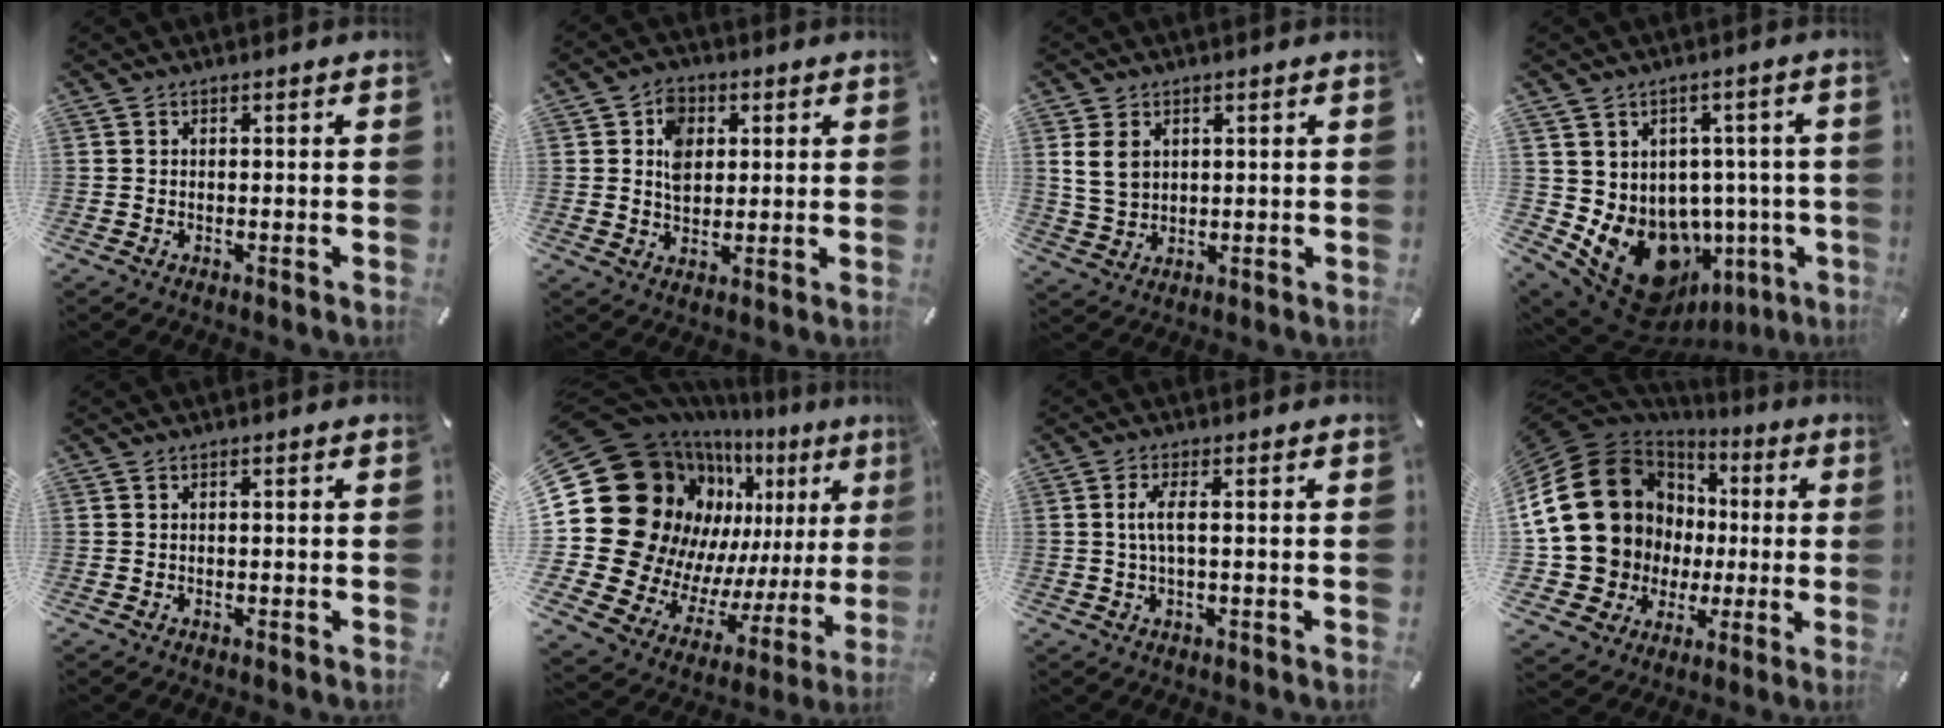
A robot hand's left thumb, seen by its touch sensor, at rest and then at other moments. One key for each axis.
{"total": 7.0, "fx": 1.6, "fy": 5.7, "fz": 3.7, "tx": -0.053, "ty": 0.002, "tz": 0.025}
{"total": 6.2, "fx": 1.9, "fy": 4.9, "fz": 3.3, "tx": -0.078, "ty": 0.002, "tz": 0.034}
{"total": 16.7, "fx": -6.5, "fy": 11.3, "fz": 10.3, "tx": -0.164, "ty": 0.002, "tz": -0.096}
{"total": 0.0}
{"total": 27.6, "fx": 7.9, "fy": 20.6, "fz": 16.6, "tx": -0.238, "ty": -0.124, "tz": 0.207}
{"total": 4.2, "fx": 0.4, "fy": 1.0, "fz": 4.1, "tx": -0.086, "ty": -0.001, "tz": 0.003}
{"total": 23.5, "fx": 3.5, "fy": 20.5, "fz": 10.9, "tx": -0.241, "ty": -0.034, "tz": 0.104}